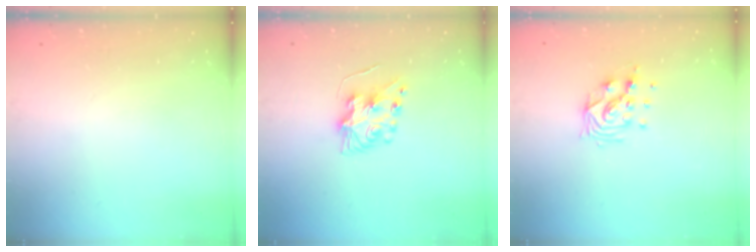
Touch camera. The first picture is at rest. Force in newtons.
{"total": 7.8, "press": 7.8, "slide": 0.7}
{"total": 10.0, "press": 9.9, "slide": 1.2}